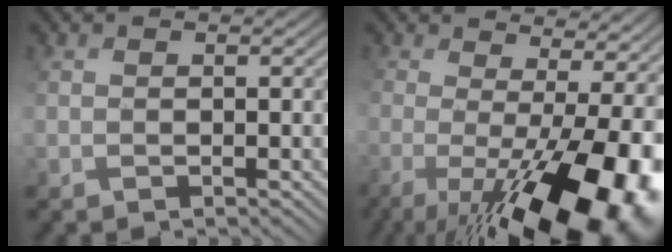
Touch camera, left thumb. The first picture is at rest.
{"total": 18.4, "force": [-4.5, 6.5, 16.6], "torque": [-0.218, -0.021, -0.058]}